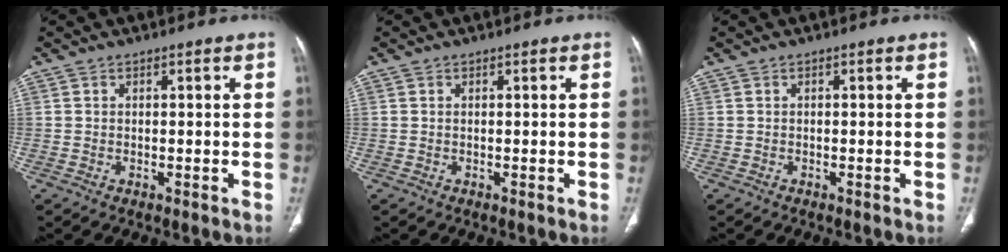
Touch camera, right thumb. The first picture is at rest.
{"total": 0.0}
{"total": 0.0}